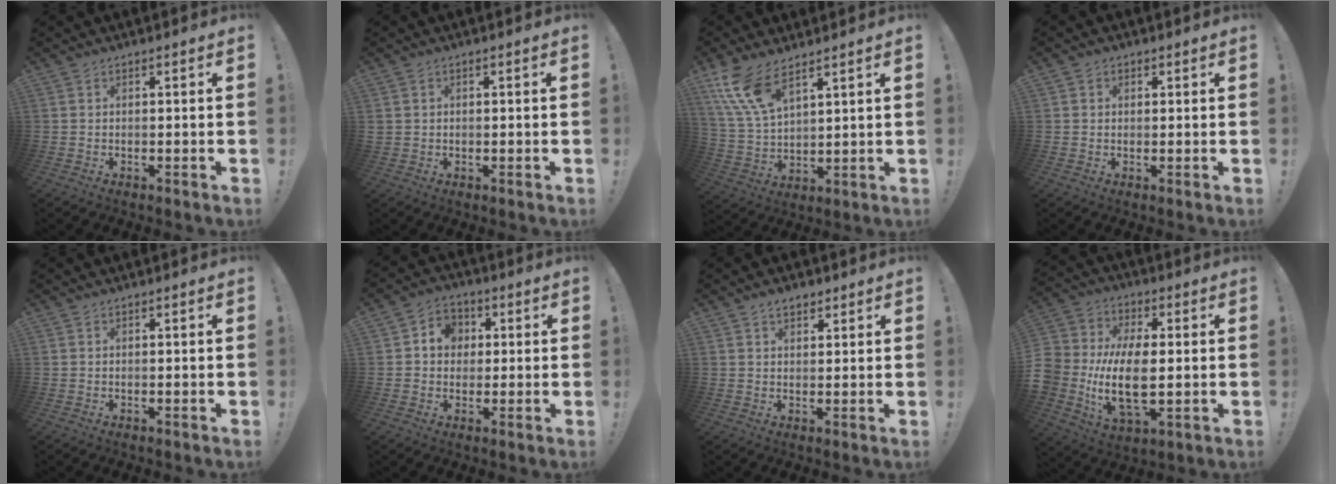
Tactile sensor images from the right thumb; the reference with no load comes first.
{"total": 0.8, "force": [-0.1, 0.6, 0.5], "torque": [-0.010, 0.005, -0.002]}
{"total": 11.9, "force": [8.2, 4.4, 7.4], "torque": [-0.161, -0.039, 0.158]}
{"total": 1.2, "force": [0.3, 1.1, 0.3], "torque": [0.001, 0.000, 0.005]}
{"total": 0.0}
{"total": 7.0, "force": [0.8, 6.4, 2.7], "torque": [-0.042, 0.007, 0.019]}
{"total": 3.3, "force": [2.2, 2.0, 1.4], "torque": [-0.011, -0.012, 0.038]}
{"total": 16.2, "force": [-1.7, 9.7, 12.8], "torque": [-0.251, -0.001, -0.031]}